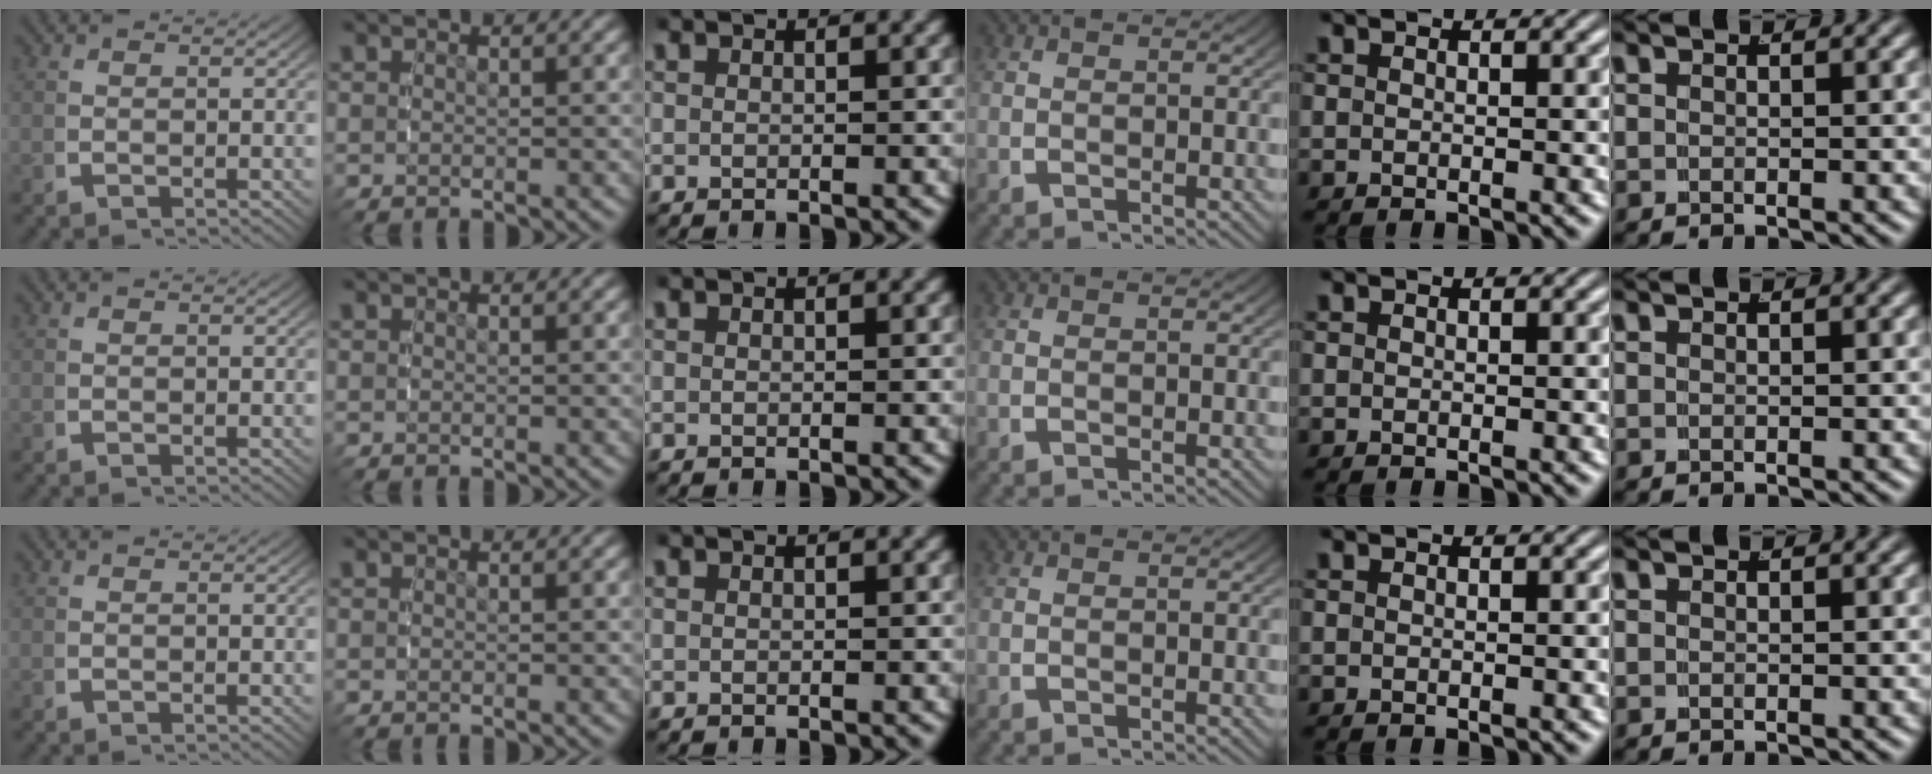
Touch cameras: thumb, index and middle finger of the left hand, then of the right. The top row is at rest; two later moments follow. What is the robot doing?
{"motion": "reach", "object": "photo album"}